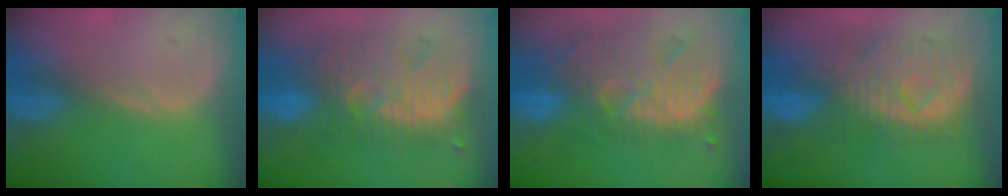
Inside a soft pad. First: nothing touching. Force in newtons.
{"total": 11.0, "press": 10.5, "slide": 3.0}
{"total": 12.8, "press": 11.2, "slide": 6.2}
{"total": 10.6, "press": 9.5, "slide": 4.8}